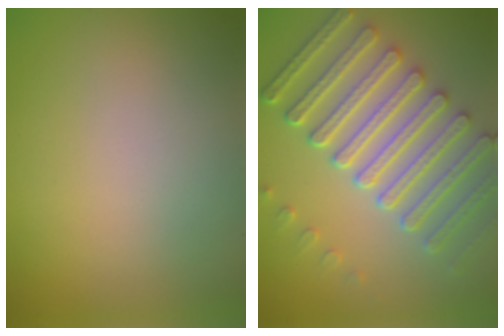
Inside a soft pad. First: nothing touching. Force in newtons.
{"total": 7.7, "press": 6.5, "slide": 4.0}